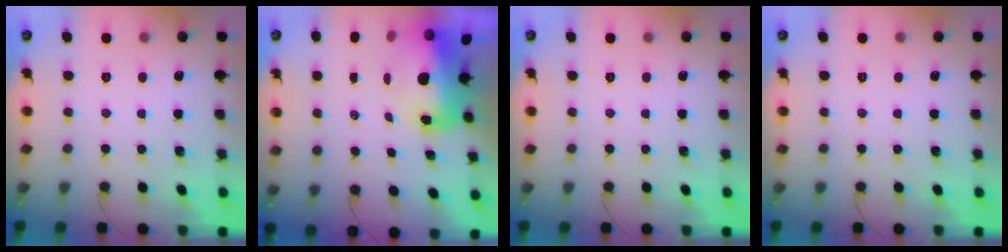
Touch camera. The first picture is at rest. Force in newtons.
{"total": 11.2, "press": 10.4, "slide": 4.3}
{"total": 0.0}
{"total": 0.0}